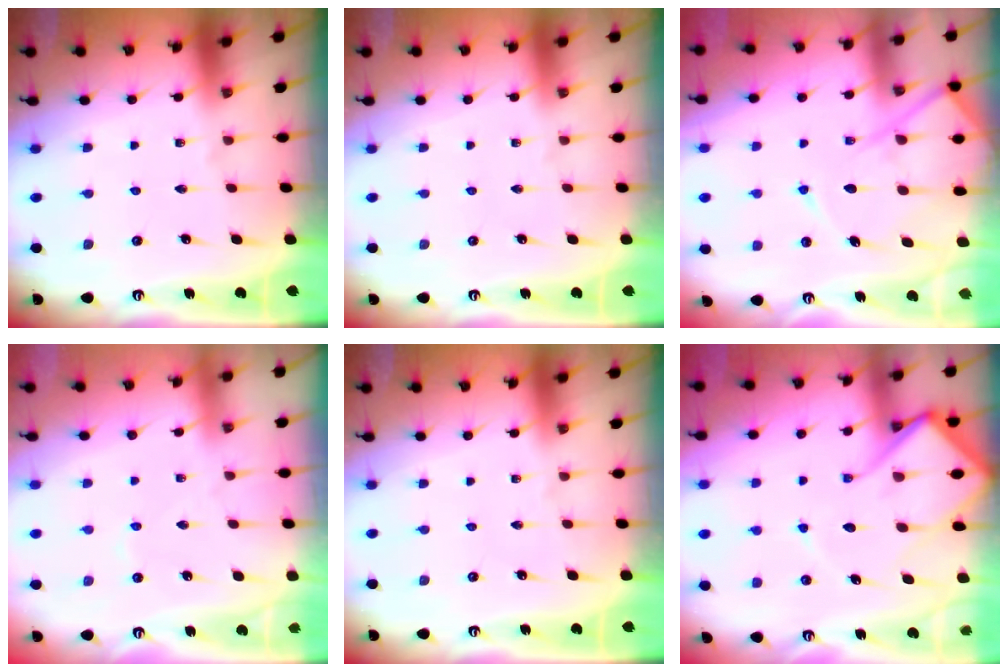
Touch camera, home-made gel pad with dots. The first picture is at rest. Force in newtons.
{"total": 0.0}
{"total": 13.4, "press": 13.4, "slide": 1.3}
{"total": 2.6, "press": 2.5, "slide": 0.5}
{"total": 0.0}
{"total": 13.3, "press": 13.2, "slide": 1.4}